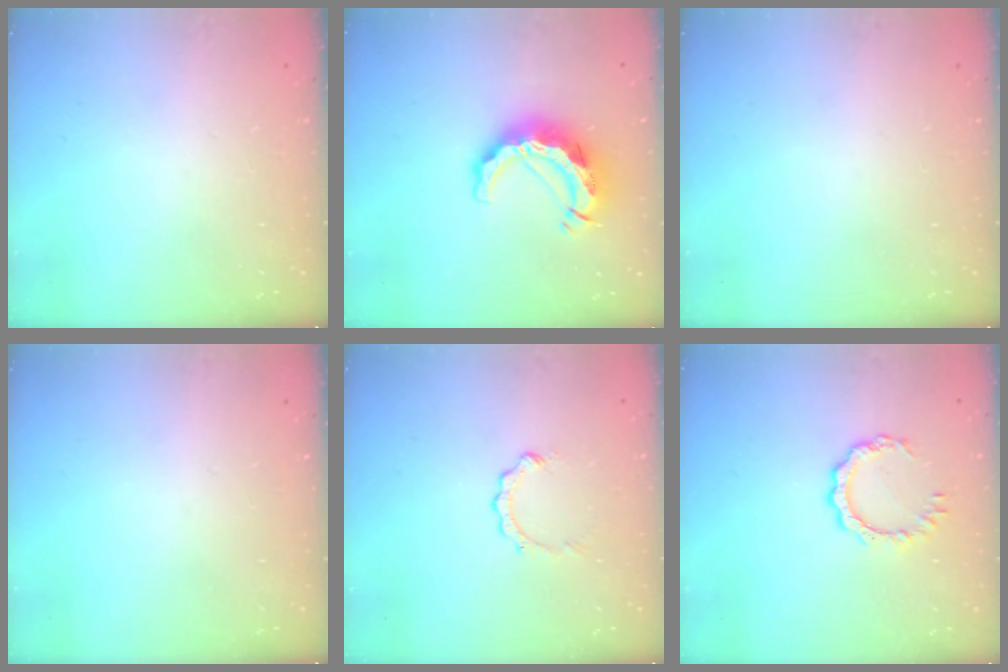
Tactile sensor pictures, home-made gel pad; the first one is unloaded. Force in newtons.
{"total": 12.9, "press": 12.8, "slide": 1.4}
{"total": 0.0}
{"total": 0.0}
{"total": 2.6, "press": 2.6, "slide": 0.3}
{"total": 6.2, "press": 6.2, "slide": 0.6}